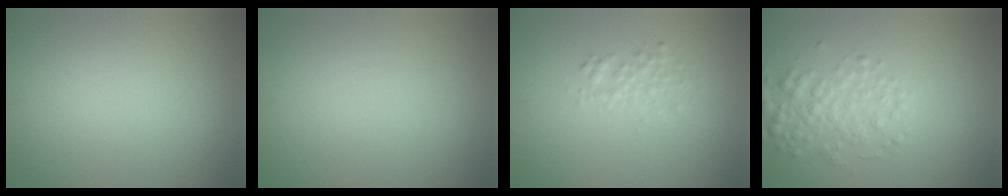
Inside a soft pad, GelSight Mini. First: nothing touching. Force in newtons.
{"total": 0.0}
{"total": 1.6, "press": 1.6, "slide": 0.1}
{"total": 2.9, "press": 2.9, "slide": 0.1}